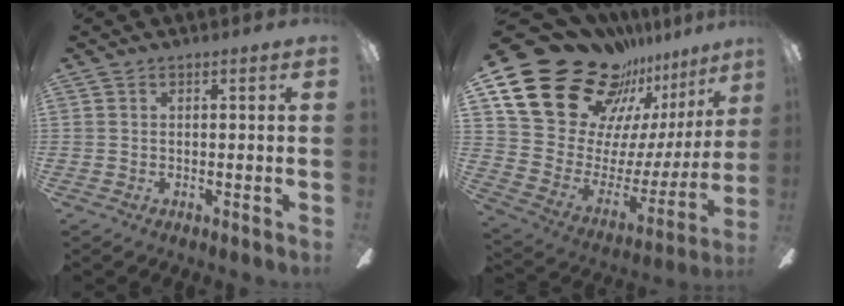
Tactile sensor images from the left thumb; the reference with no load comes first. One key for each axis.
{"total": 27.6, "fx": 19.5, "fy": 15.0, "fz": 12.6, "tx": -0.213, "ty": -0.133, "tz": 0.376}